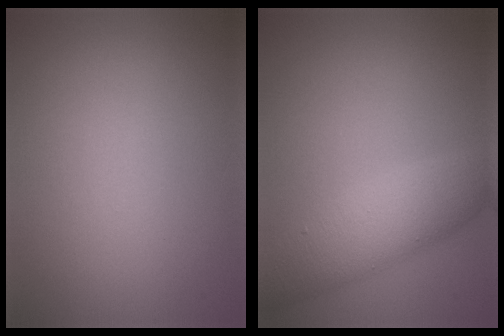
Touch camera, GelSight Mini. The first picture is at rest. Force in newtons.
{"total": 4.7, "press": 4.7, "slide": 0.3}